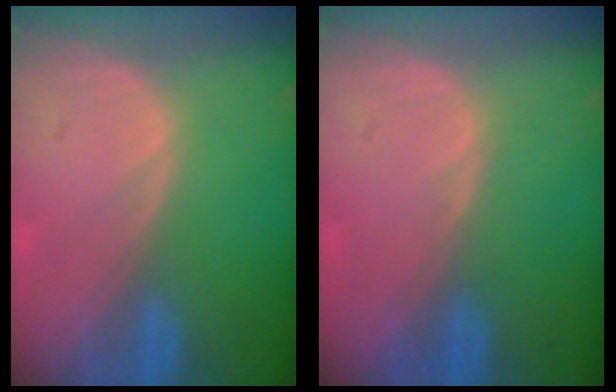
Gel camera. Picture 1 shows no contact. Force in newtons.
{"total": 0.5, "press": 0.0, "slide": 0.5}